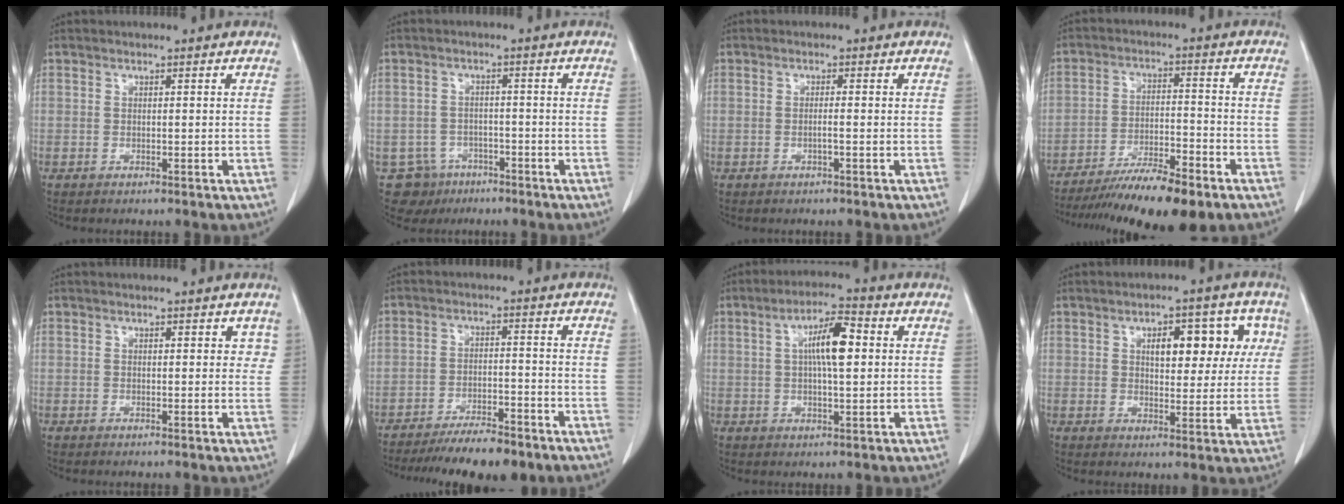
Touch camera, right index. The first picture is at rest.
{"total": 5.5, "force": [-3.3, 4.4, -0.2], "torque": [0.006, 0.009, -0.047]}
{"total": 1.1, "force": [-0.4, -0.2, 1.0], "torque": [-0.020, 0.000, -0.006]}
{"total": 13.8, "force": [-10.7, 1.8, 8.6], "torque": [-0.143, -0.019, -0.175]}
{"total": 2.1, "force": [1.0, 1.2, 1.4], "torque": [-0.007, 0.001, 0.008]}
{"total": 10.3, "force": [-8.5, 2.4, 5.4], "torque": [-0.078, -0.010, -0.134]}
{"total": 7.7, "force": [1.5, 1.5, 7.4], "torque": [-0.132, 0.014, 0.023]}
{"total": 9.5, "force": [3.3, 4.4, 7.8], "torque": [-0.096, 0.024, 0.046]}